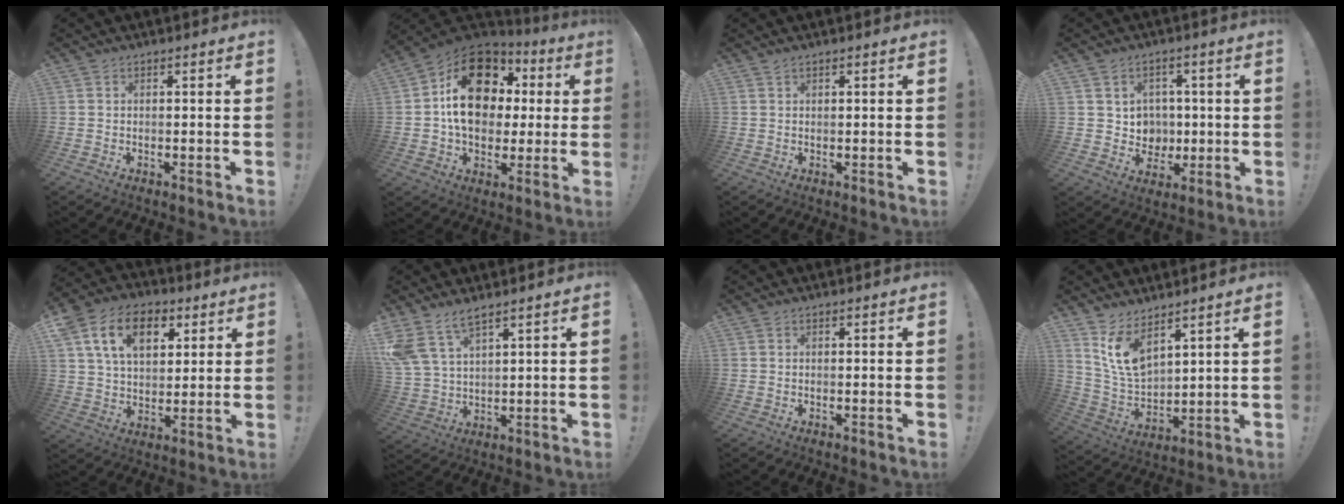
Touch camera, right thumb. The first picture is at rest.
{"total": 19.4, "force": [3.3, 14.9, 12.0], "torque": [-0.174, 0.007, 0.066]}
{"total": 0.7, "force": [0.6, 0.0, 0.4], "torque": [-0.002, -0.002, 0.010]}
{"total": 6.6, "force": [1.7, 6.3, 0.9], "torque": [-0.015, -0.020, 0.040]}
{"total": 16.8, "force": [7.0, 11.3, 10.2], "torque": [-0.166, -0.009, 0.132]}
{"total": 8.8, "force": [6.6, 3.6, 4.7], "torque": [-0.106, -0.025, 0.130]}
{"total": 0.0}
{"total": 10.9, "force": [7.6, 5.0, 5.9], "torque": [-0.124, -0.050, 0.149]}